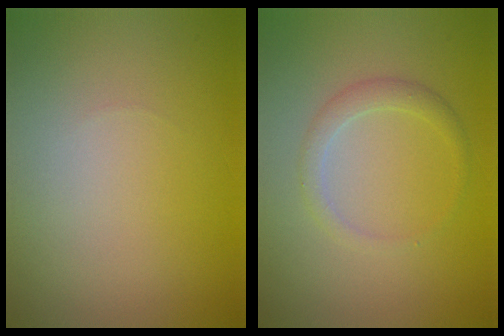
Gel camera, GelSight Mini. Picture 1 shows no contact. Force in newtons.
{"total": 1.6, "press": 1.6, "slide": 0.1}